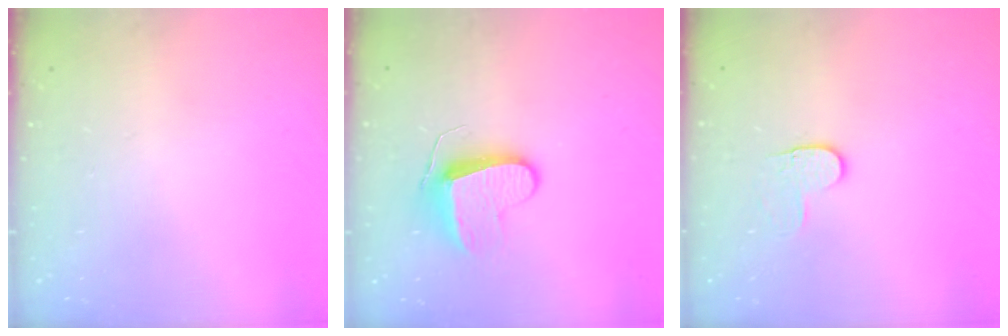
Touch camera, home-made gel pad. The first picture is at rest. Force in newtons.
{"total": 8.8, "press": 8.8, "slide": 0.2}
{"total": 3.4, "press": 3.4, "slide": 0.3}